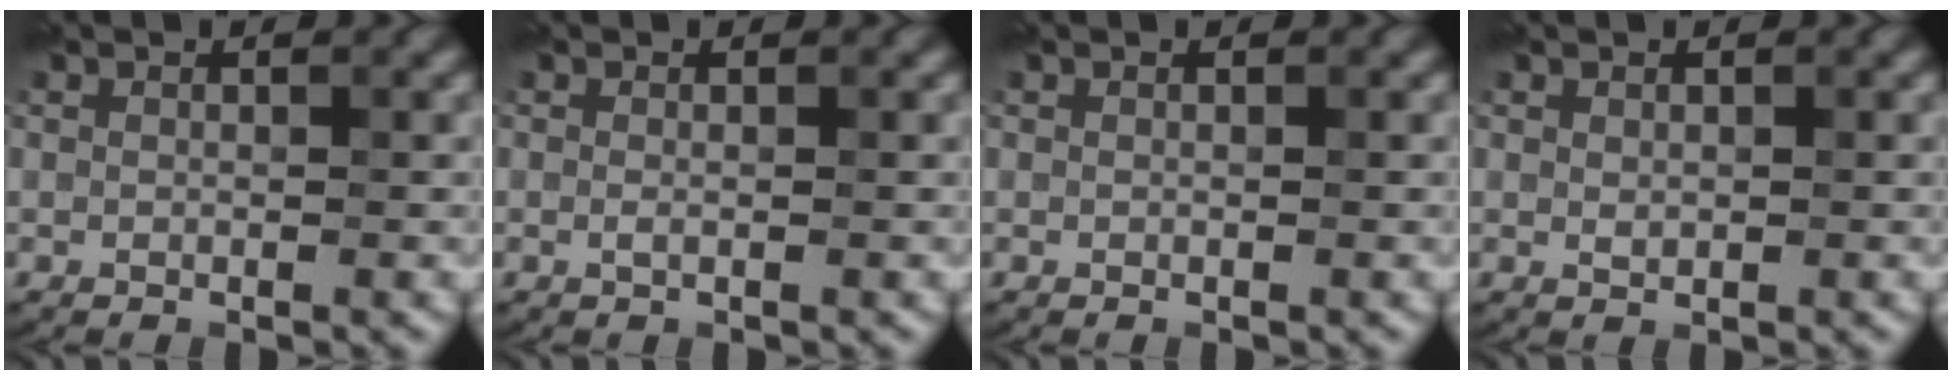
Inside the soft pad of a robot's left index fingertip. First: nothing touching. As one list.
[{"total": 0.5, "force": [-0.1, 0.2, 0.5], "torque": [-0.013, 0.000, -0.003]}, {"total": 0.0}, {"total": 0.7, "force": [0.3, 0.5, 0.5], "torque": [-0.008, -0.001, 0.005]}]